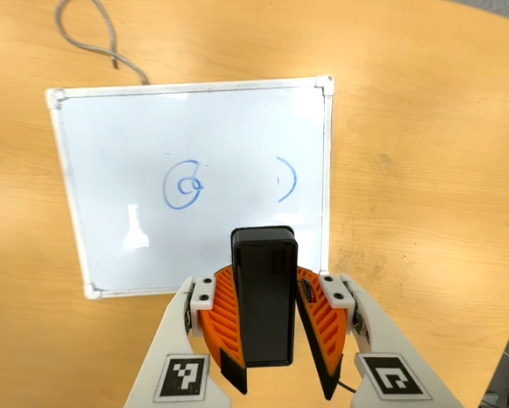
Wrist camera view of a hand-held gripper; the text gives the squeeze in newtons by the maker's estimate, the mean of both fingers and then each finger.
{"total": 7.6, "left": 8.6, "right": 6.7}